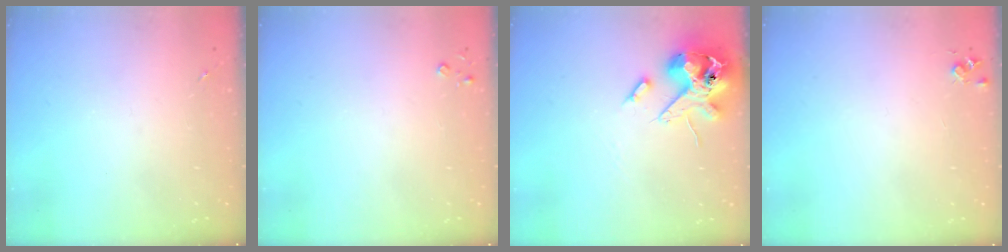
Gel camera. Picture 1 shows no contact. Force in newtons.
{"total": 2.6, "press": 2.6, "slide": 0.3}
{"total": 13.7, "press": 13.5, "slide": 2.3}
{"total": 4.4, "press": 4.4, "slide": 0.5}